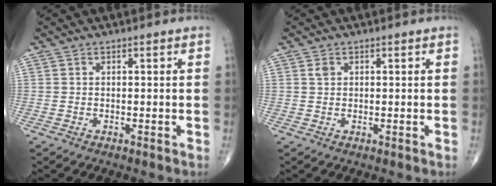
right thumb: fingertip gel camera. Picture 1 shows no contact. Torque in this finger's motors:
{"motor_torque": [-0.25, 0.05, 0.41, 0.10, -0.01]}